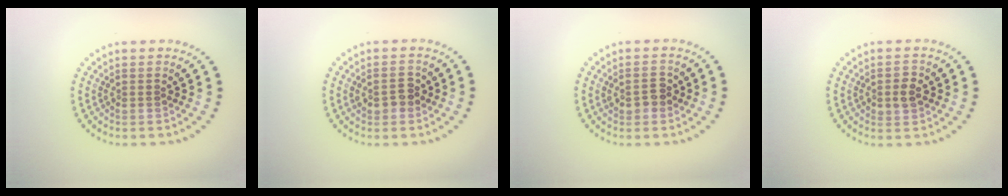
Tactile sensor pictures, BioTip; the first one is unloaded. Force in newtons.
{"total": 2.1, "press": 2.1, "slide": 0.1}
{"total": 2.1, "press": 2.1, "slide": 0.1}
{"total": 2.0, "press": 2.0, "slide": 0.2}